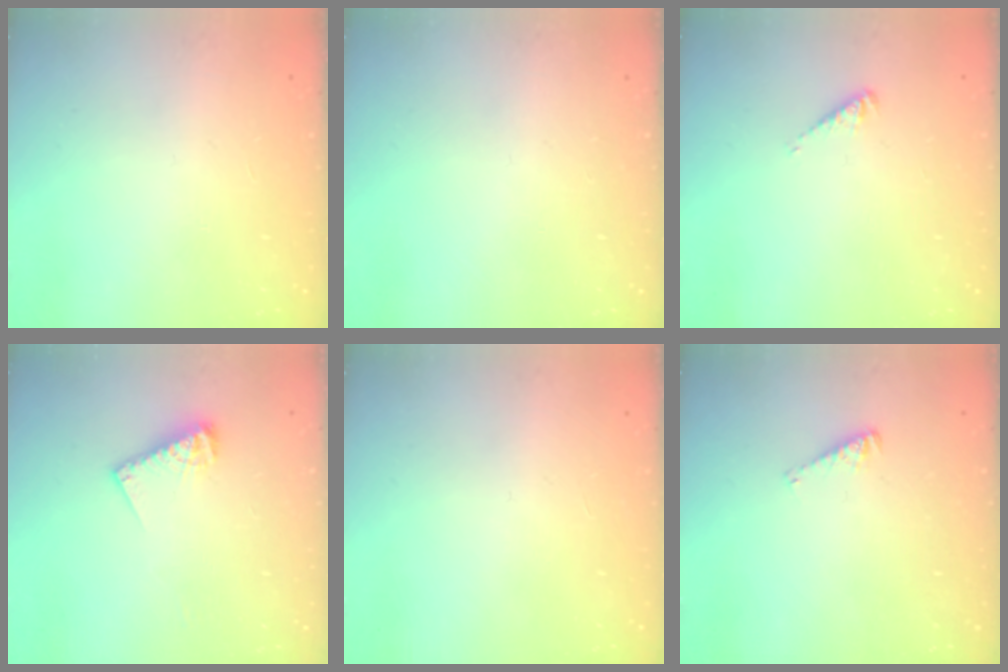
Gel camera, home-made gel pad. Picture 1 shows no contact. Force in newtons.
{"total": 0.0}
{"total": 2.5, "press": 2.4, "slide": 0.5}
{"total": 8.7, "press": 8.6, "slide": 0.8}
{"total": 0.0}
{"total": 3.3, "press": 3.3, "slide": 0.5}